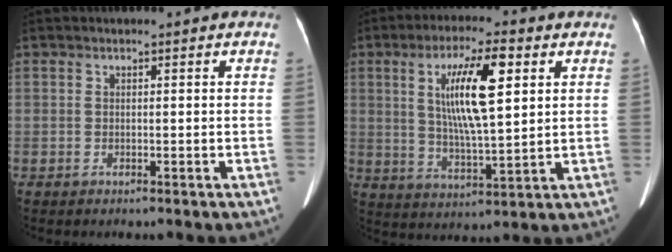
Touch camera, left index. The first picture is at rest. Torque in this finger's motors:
{"motor_torque": [1.17, -0.97, 0.47, 0.11]}